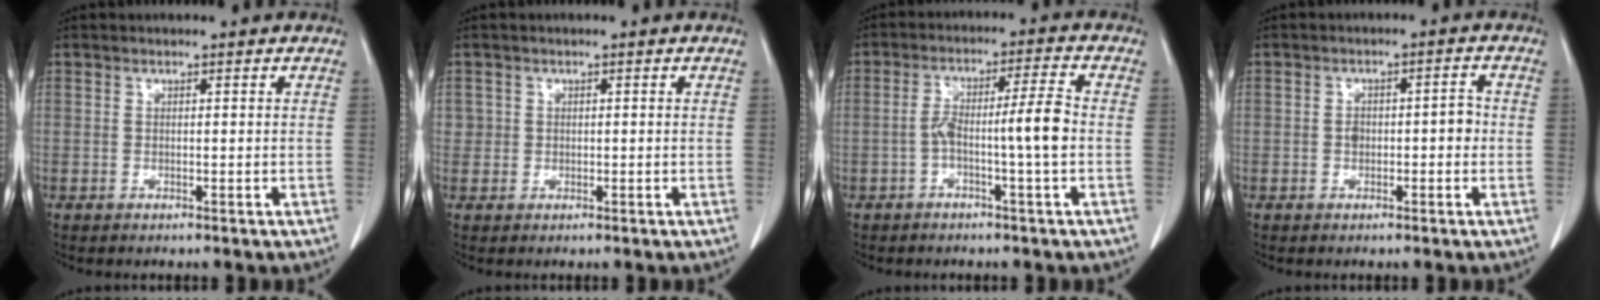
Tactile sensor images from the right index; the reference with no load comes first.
{"total": 1.4, "force": [0.2, 1.4, 0.1], "torque": [0.012, 0.003, 0.000]}
{"total": 6.8, "force": [-1.6, -0.3, 6.6], "torque": [-0.120, 0.021, -0.025]}
{"total": 3.4, "force": [-0.5, 1.8, 2.9], "torque": [-0.042, 0.015, -0.005]}